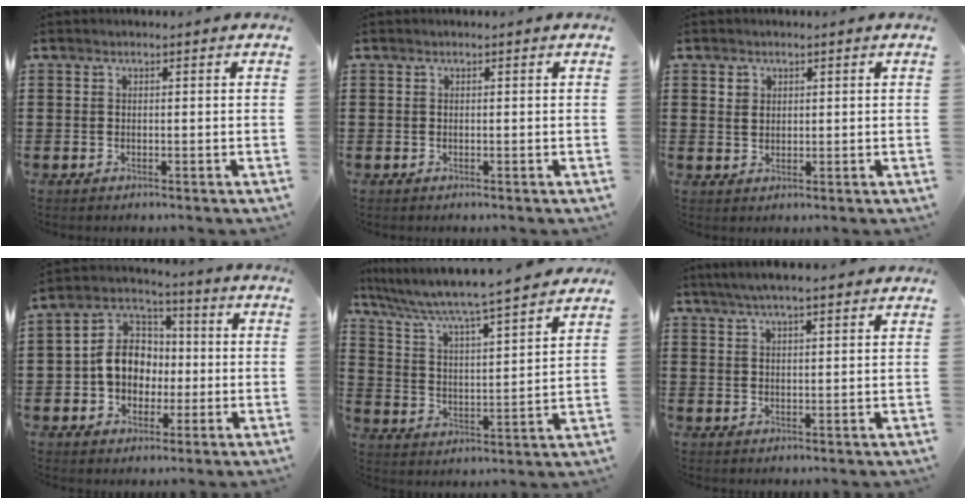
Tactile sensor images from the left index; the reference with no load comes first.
{"total": 0.0}
{"total": 1.7, "force": [0.9, 1.4, 0.5], "torque": [-0.004, 0.003, 0.016]}
{"total": 8.8, "force": [-0.8, 7.3, 4.8], "torque": [-0.109, 0.021, -0.016]}
{"total": 5.6, "force": [4.9, -0.1, 2.5], "torque": [-0.073, -0.040, 0.075]}
{"total": 4.2, "force": [3.5, 0.5, 2.3], "torque": [-0.052, 0.002, 0.064]}